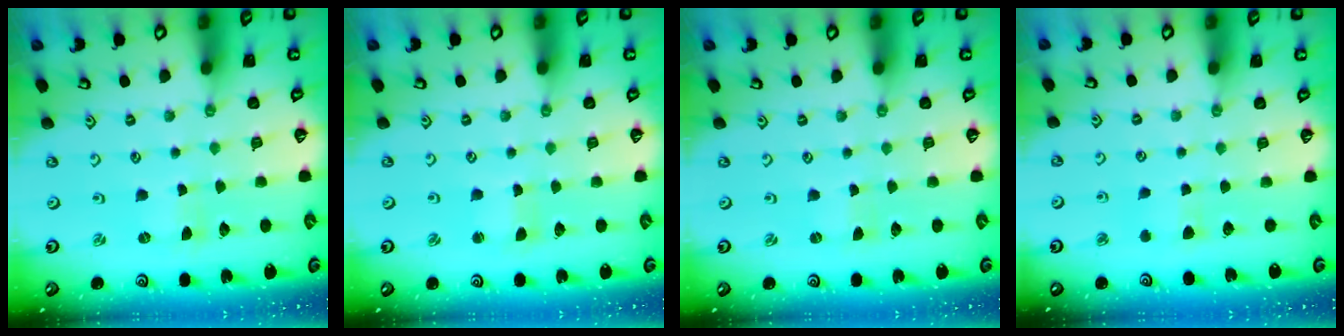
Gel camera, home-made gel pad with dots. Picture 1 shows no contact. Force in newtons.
{"total": 0.8, "press": 0.8, "slide": 0.2}
{"total": 0.0}
{"total": 4.0, "press": 4.0, "slide": 0.6}